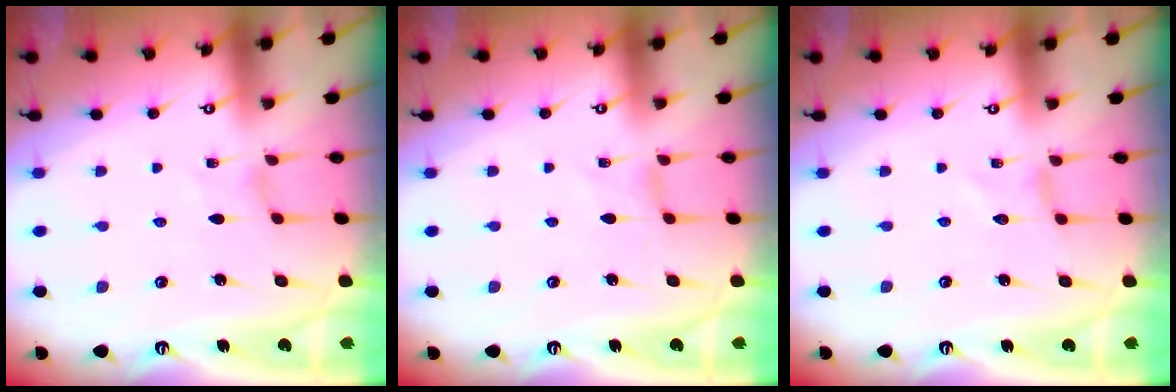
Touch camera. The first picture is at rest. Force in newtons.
{"total": 0.0}
{"total": 0.0}